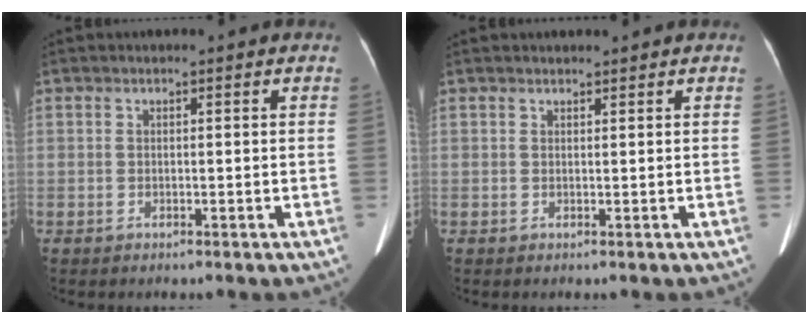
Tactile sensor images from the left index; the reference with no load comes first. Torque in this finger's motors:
{"motor_torque": [-0.03, -0.27, 0.02, 0.02]}